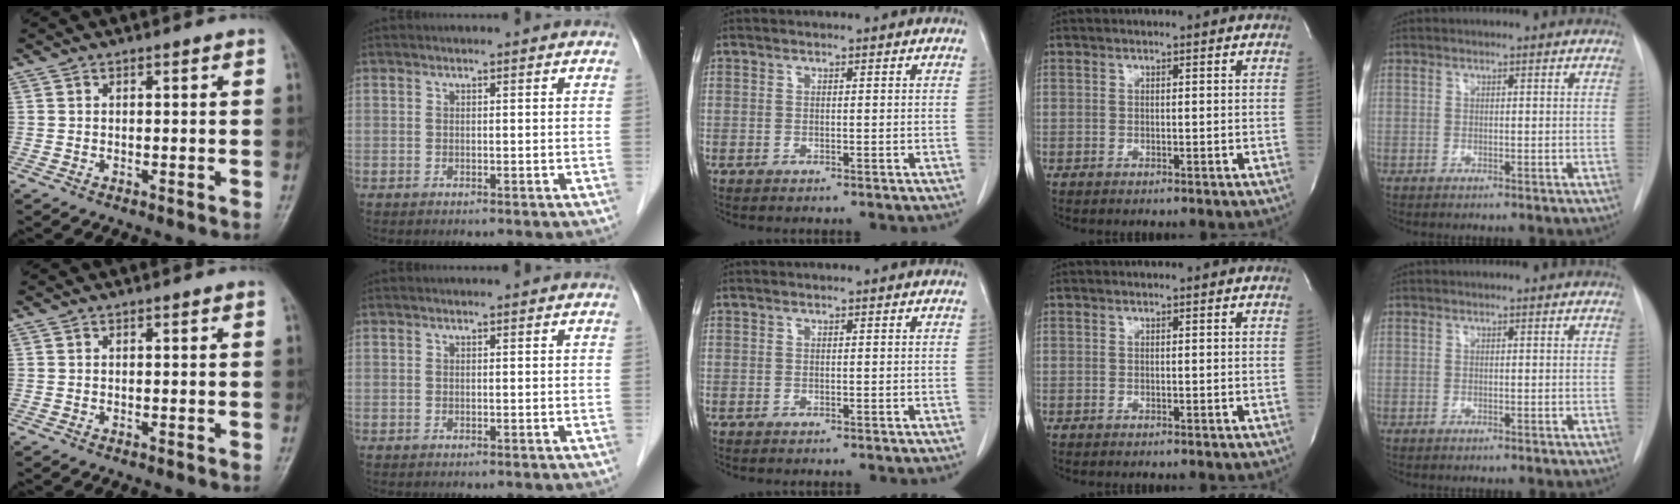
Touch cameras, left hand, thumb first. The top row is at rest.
{}